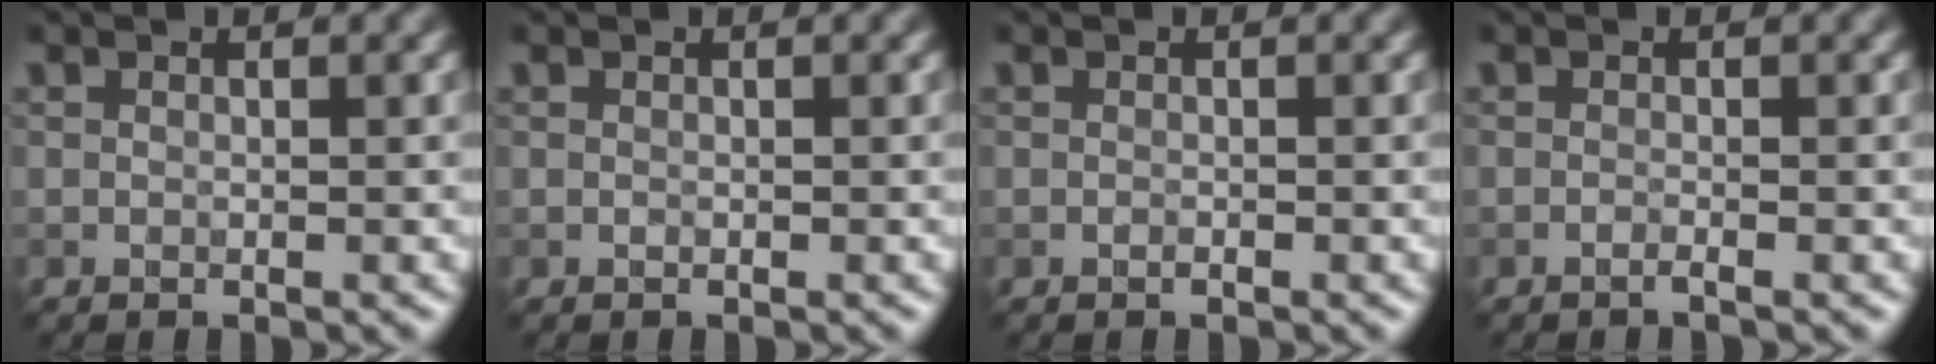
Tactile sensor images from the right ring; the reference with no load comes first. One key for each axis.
{"total": 0.0}
{"total": 0.0}
{"total": 0.5, "fx": -0.4, "fy": -0.1, "fz": 0.3, "tx": -0.006, "ty": -0.002, "tz": -0.008}